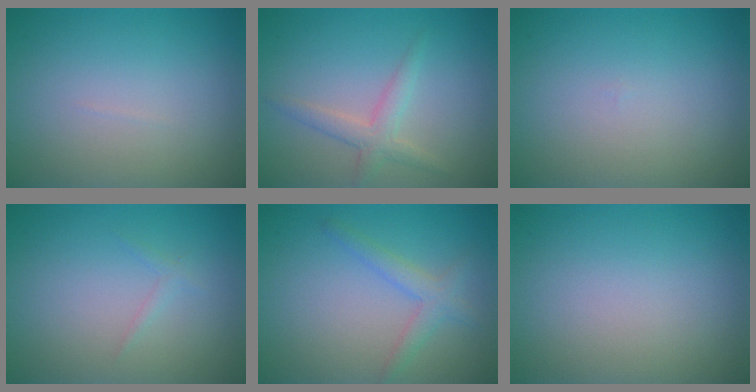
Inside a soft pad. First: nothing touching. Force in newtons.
{"total": 2.4, "press": 2.4, "slide": 0.1}
{"total": 0.0}
{"total": 0.7, "press": 0.7, "slide": 0.1}
{"total": 2.2, "press": 2.2, "slide": 0.1}
{"total": 0.0}